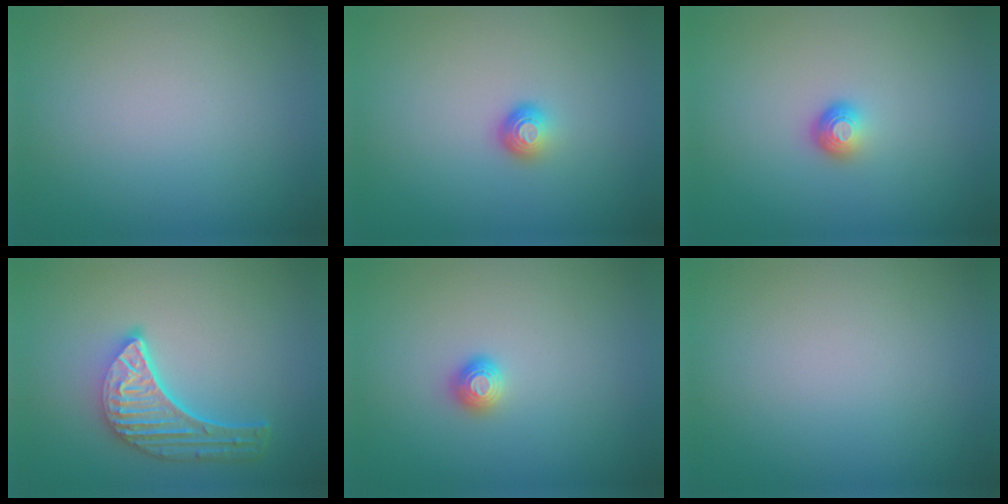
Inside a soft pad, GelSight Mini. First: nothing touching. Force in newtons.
{"total": 1.4, "press": 1.1, "slide": 1.0}
{"total": 1.7, "press": 1.2, "slide": 1.2}
{"total": 5.7, "press": 4.2, "slide": 3.8}
{"total": 1.1, "press": 1.1, "slide": 0.1}
{"total": 0.0}